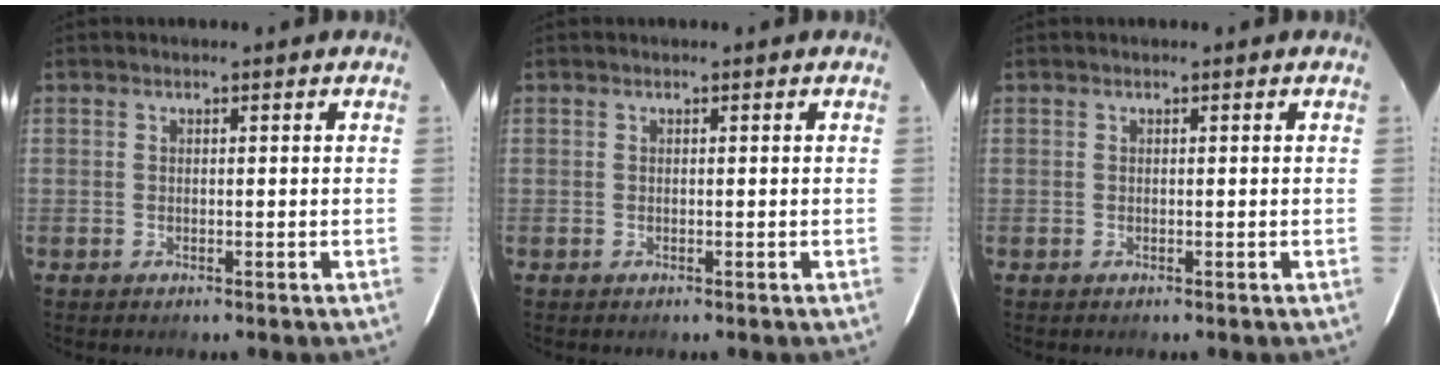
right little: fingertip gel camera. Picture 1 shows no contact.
{"total": 0.0}
{"total": 0.0}